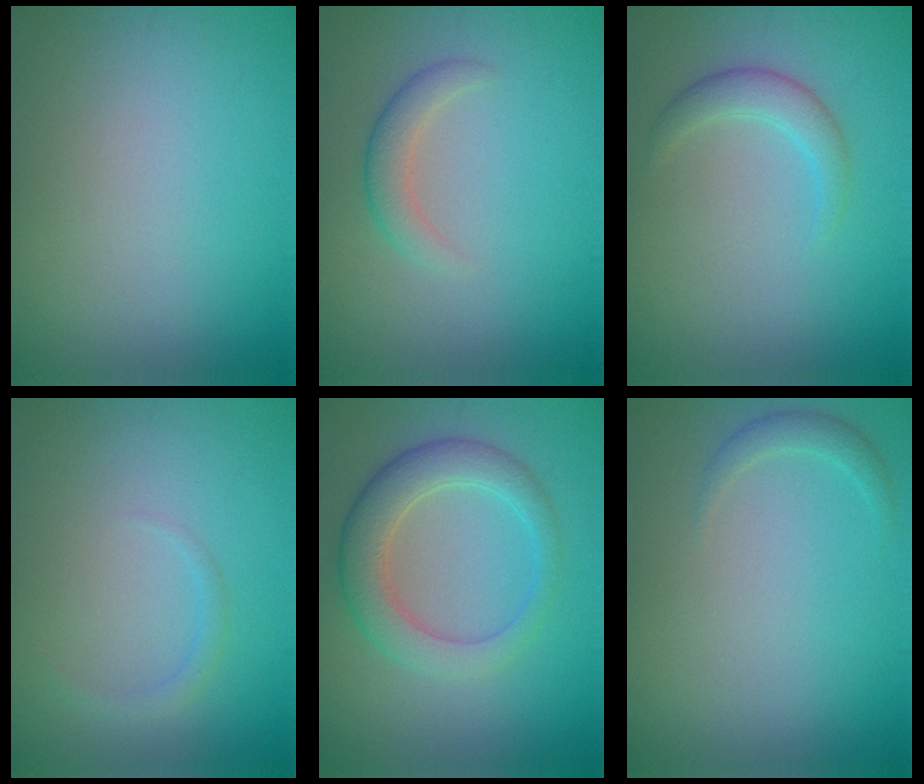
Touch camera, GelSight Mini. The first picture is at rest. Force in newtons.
{"total": 2.0, "press": 2.0, "slide": 0.1}
{"total": 2.0, "press": 2.0, "slide": 0.1}
{"total": 1.0, "press": 1.0, "slide": 0.1}
{"total": 4.5, "press": 4.5, "slide": 0.2}
{"total": 1.2, "press": 1.2, "slide": 0.1}